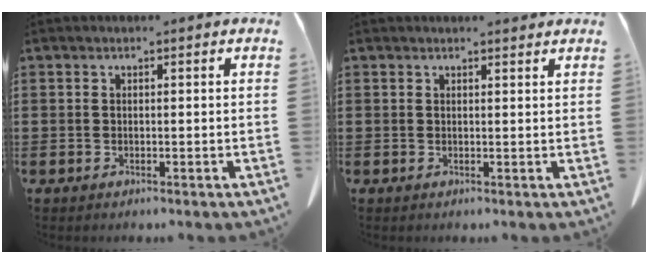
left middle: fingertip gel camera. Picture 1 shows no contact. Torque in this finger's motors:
{"motor_torque": [0.76, 0.10, 0.11, 0.07]}